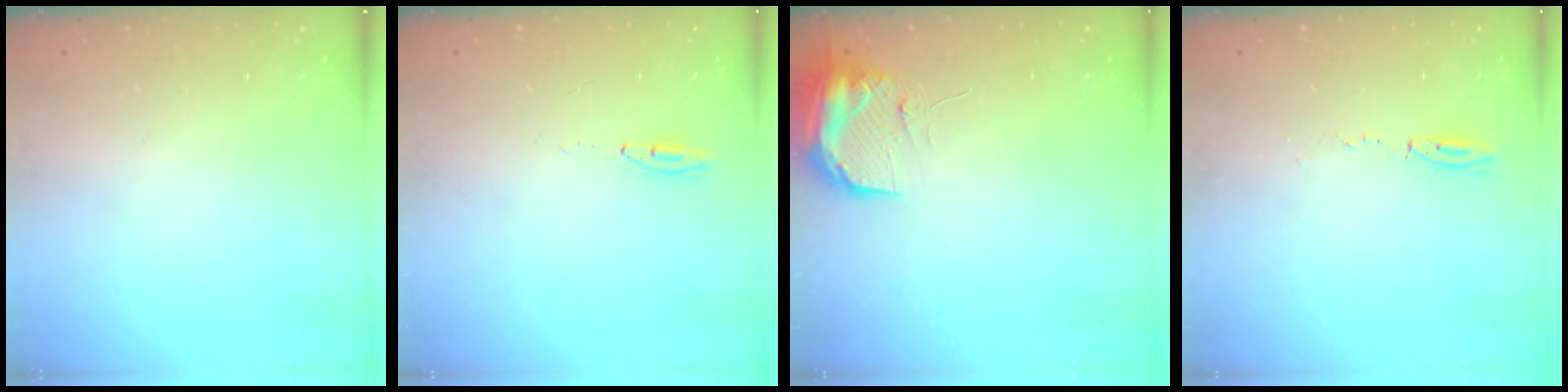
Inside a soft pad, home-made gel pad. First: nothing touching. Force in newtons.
{"total": 3.4, "press": 2.9, "slide": 1.7}
{"total": 10.4, "press": 10.4, "slide": 1.2}
{"total": 3.9, "press": 3.8, "slide": 0.9}